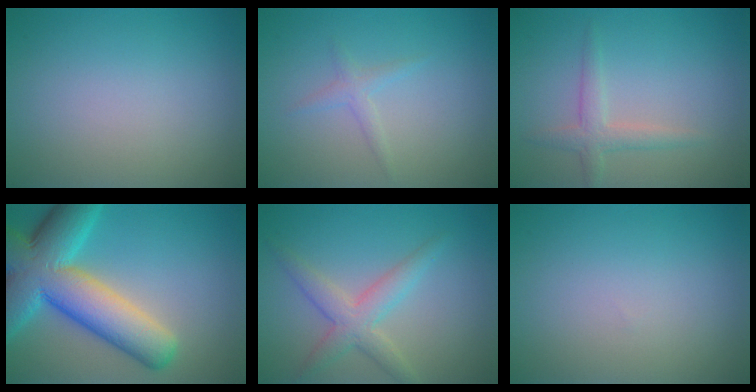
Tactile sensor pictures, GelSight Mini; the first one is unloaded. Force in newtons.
{"total": 1.2, "press": 1.2, "slide": 0.1}
{"total": 2.0, "press": 2.0, "slide": 0.1}
{"total": 11.6, "press": 11.6, "slide": 0.4}
{"total": 3.4, "press": 3.4, "slide": 0.1}
{"total": 0.0}